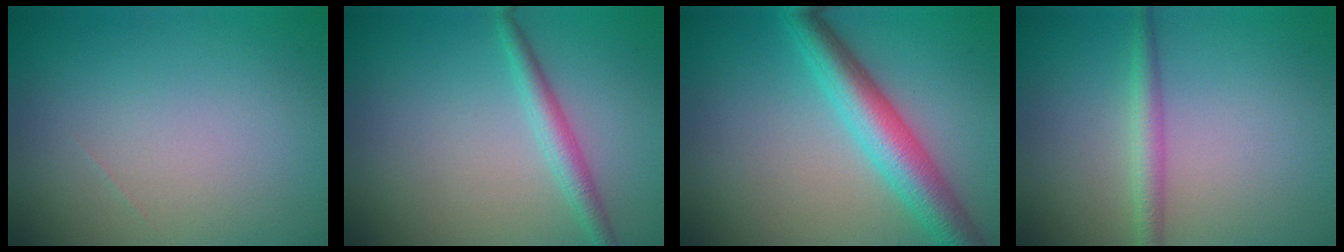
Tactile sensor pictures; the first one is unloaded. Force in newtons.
{"total": 2.2, "press": 2.2, "slide": 0.0}
{"total": 5.6, "press": 5.6, "slide": 0.0}
{"total": 1.9, "press": 1.9, "slide": 0.1}